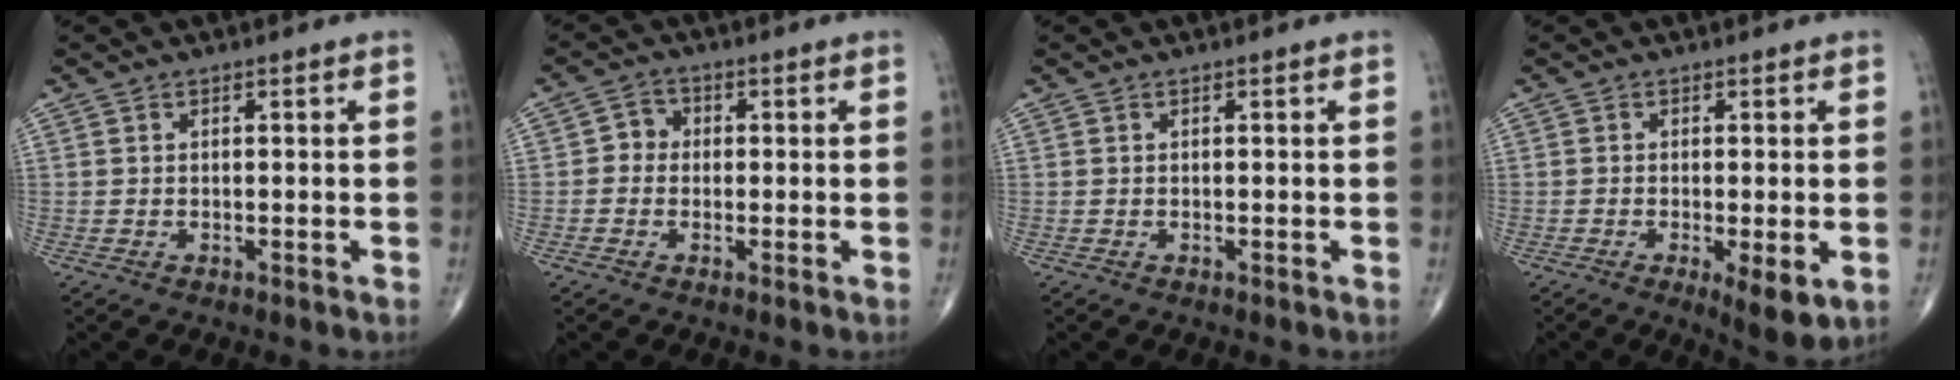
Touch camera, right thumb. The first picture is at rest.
{"total": 3.1, "force": [-0.3, 2.8, 1.3], "torque": [0.000, 0.009, -0.016]}
{"total": 0.0}
{"total": 6.2, "force": [-1.8, 1.7, 5.7], "torque": [-0.090, -0.018, -0.027]}